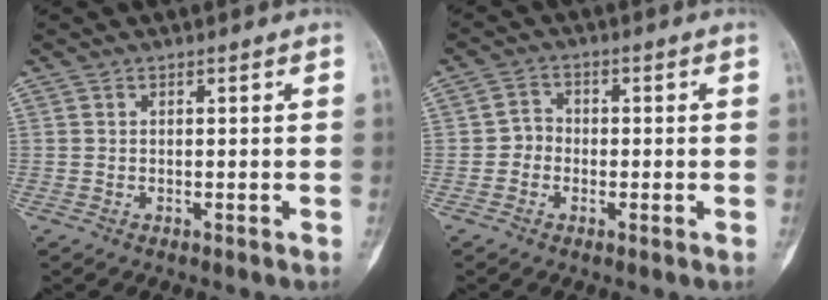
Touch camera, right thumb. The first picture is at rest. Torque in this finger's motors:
{"motor_torque": [0.46, -0.03, -0.07, -0.17, 0.02]}